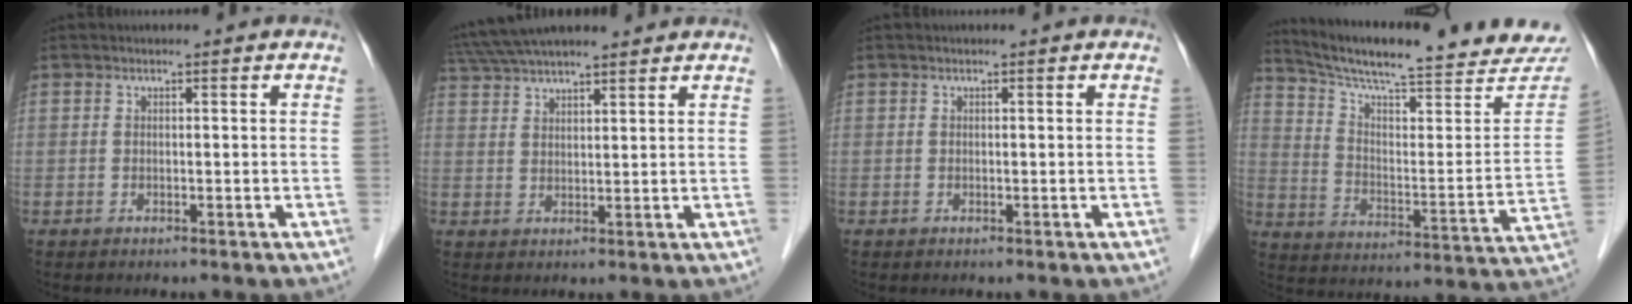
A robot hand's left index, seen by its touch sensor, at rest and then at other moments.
{"total": 14.6, "force": [12.7, 2.7, 6.7], "torque": [-0.132, 0.053, 0.211]}
{"total": 0.0}
{"total": 26.9, "force": [24.6, 3.0, 10.4], "torque": [-0.164, -0.074, 0.328]}